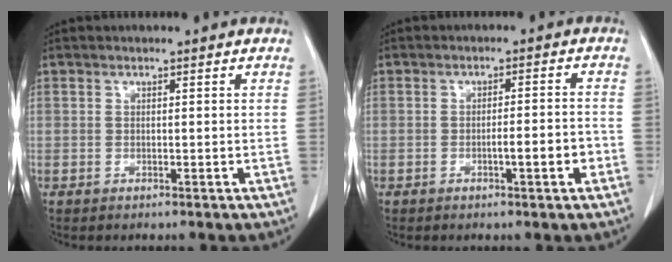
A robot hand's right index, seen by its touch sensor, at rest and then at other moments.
{"total": 4.6, "force": [-1.8, 0.3, 4.3], "torque": [-0.061, 0.004, -0.027]}